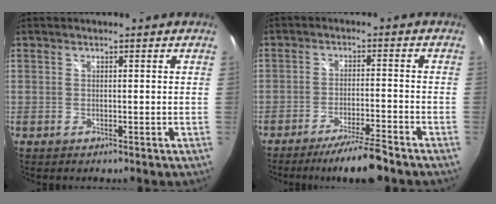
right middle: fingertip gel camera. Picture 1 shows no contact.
{"total": 7.8, "force": [-6.6, -0.2, 4.1], "torque": [-0.082, -0.005, -0.105]}